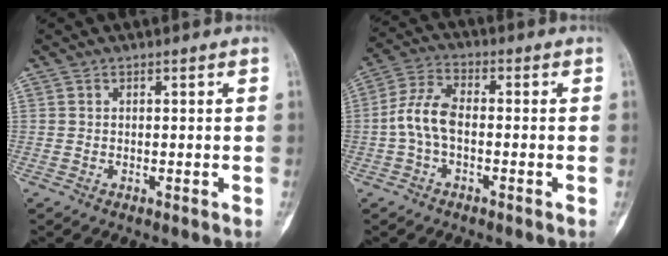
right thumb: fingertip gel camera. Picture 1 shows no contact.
{"total": 7.0, "force": [-1.3, 3.6, 5.9], "torque": [-0.127, 0.025, -0.032]}